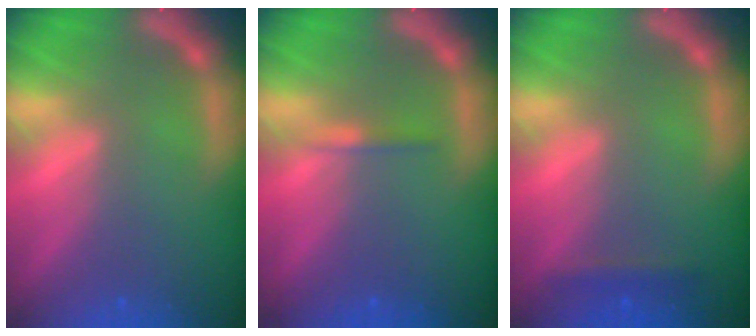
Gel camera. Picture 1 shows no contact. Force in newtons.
{"total": 0.9}
{"total": 1.4}